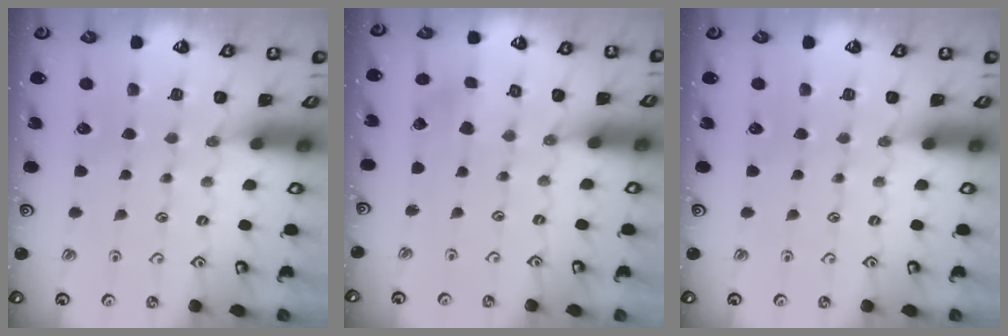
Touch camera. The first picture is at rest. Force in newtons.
{"total": 2.4, "press": 2.4, "slide": 0.3}
{"total": 0.0}